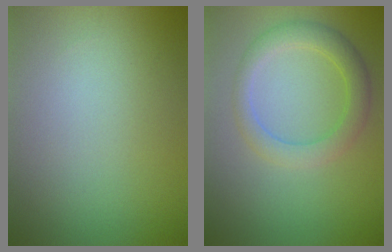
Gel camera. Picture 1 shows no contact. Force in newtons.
{"total": 3.5, "press": 3.5, "slide": 0.2}